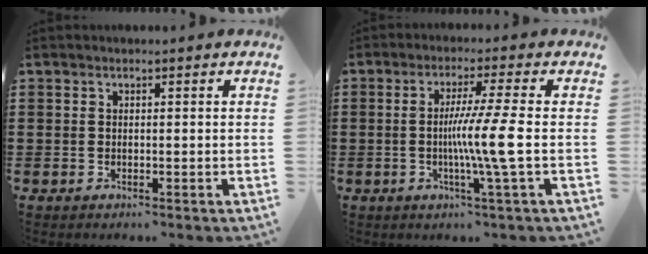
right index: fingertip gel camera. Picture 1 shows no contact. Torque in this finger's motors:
{"motor_torque": [0.97, -0.40, 0.35, 0.21]}